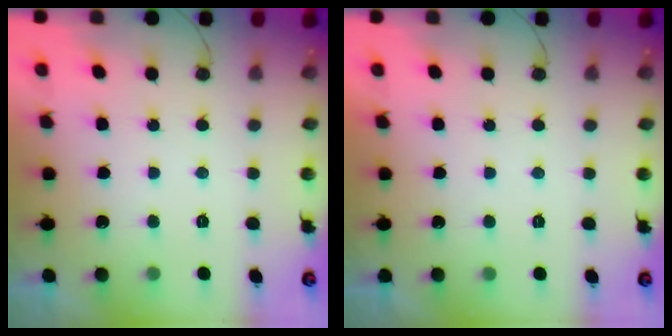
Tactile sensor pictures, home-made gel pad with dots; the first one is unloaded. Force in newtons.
{"total": 1.7, "press": 1.7, "slide": 0.0}